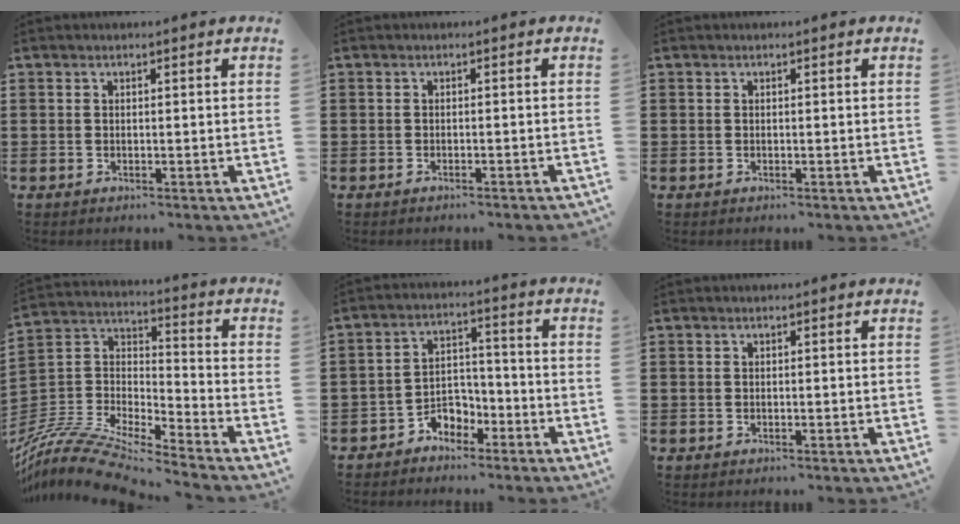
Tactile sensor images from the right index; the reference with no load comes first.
{"total": 0.9, "force": [-0.8, -0.1, 0.3], "torque": [-0.007, -0.004, -0.016]}
{"total": 0.0}
{"total": 10.8, "force": [-10.0, 1.3, 3.7], "torque": [-0.097, 0.008, -0.209]}
{"total": 4.1, "force": [-3.1, 2.5, 1.0], "torque": [-0.025, 0.013, -0.063]}
{"total": 0.0}